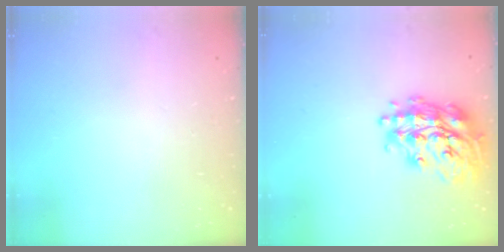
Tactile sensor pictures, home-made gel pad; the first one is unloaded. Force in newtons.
{"total": 21.0, "press": 20.9, "slide": 1.5}